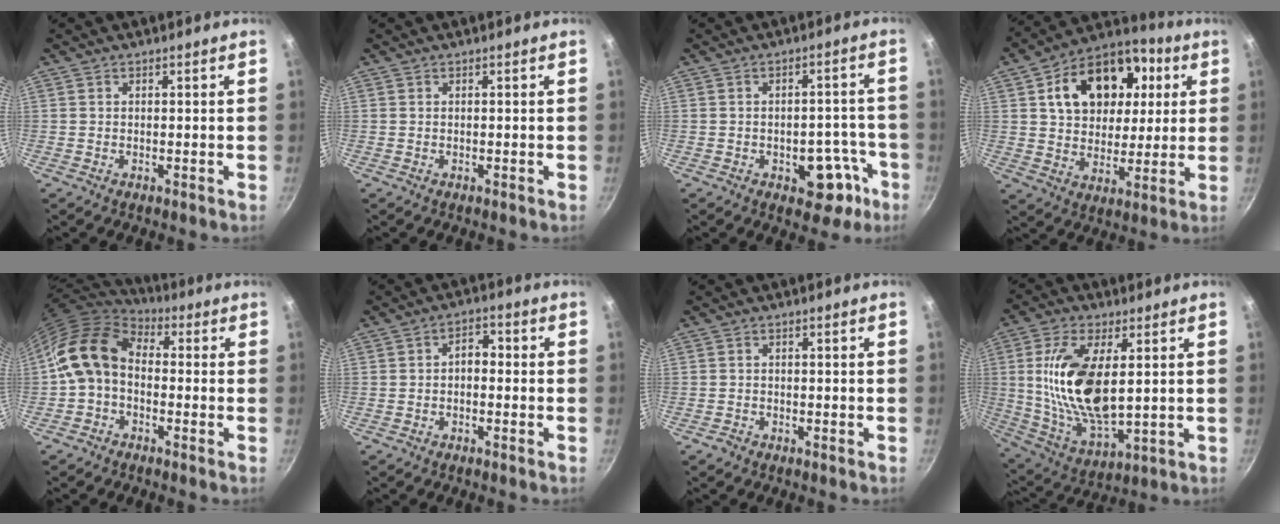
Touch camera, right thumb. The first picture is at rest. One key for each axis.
{"total": 0.0}
{"total": 8.9, "fx": -4.1, "fy": 5.1, "fz": 6.0, "tx": -0.041, "ty": 0.041, "tz": -0.043}
{"total": 19.1, "fx": 5.5, "fy": 13.6, "fz": 12.3, "tx": -0.152, "ty": 0.009, "tz": 0.088}
{"total": 12.9, "fx": -0.8, "fy": 9.2, "fz": 9.0, "tx": -0.165, "ty": 0.037, "tz": -0.032}
{"total": 3.5, "fx": -0.4, "fy": 2.3, "fz": 2.6, "tx": -0.026, "ty": 0.018, "tz": -0.016}
{"total": 1.0, "fx": -0.7, "fy": 0.6, "fz": 0.1, "tx": -0.002, "ty": 0.002, "tz": -0.018}
{"total": 17.9, "fx": 2.7, "fy": 8.3, "fz": 15.6, "tx": -0.301, "ty": -0.019, "tz": 0.062}